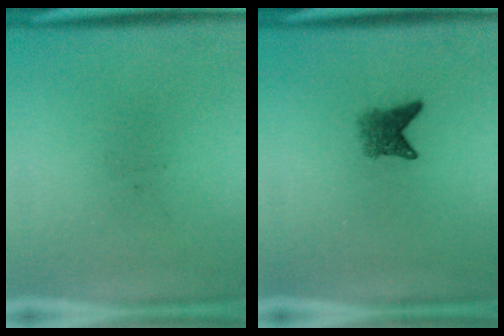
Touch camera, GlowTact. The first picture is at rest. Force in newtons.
{"total": 2.8}